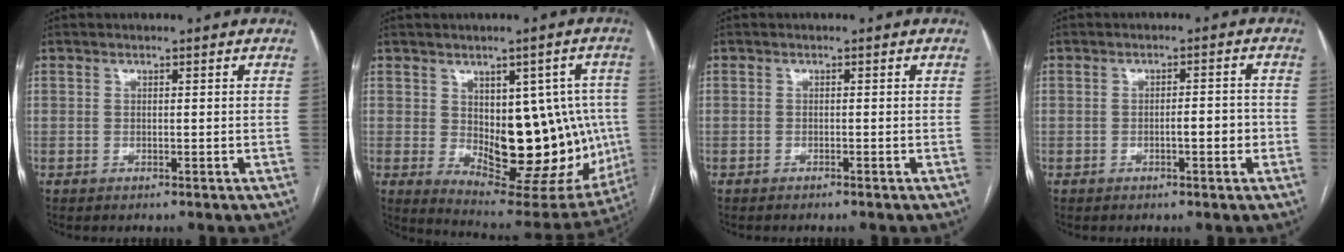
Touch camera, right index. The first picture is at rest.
{"total": 19.3, "force": [-0.7, 9.0, 17.0], "torque": [-0.210, 0.002, 0.021]}
{"total": 0.6, "force": [-0.5, 0.0, 0.3], "torque": [-0.007, 0.000, -0.011]}
{"total": 2.9, "force": [-0.9, 0.8, 2.7], "torque": [-0.038, 0.005, -0.012]}